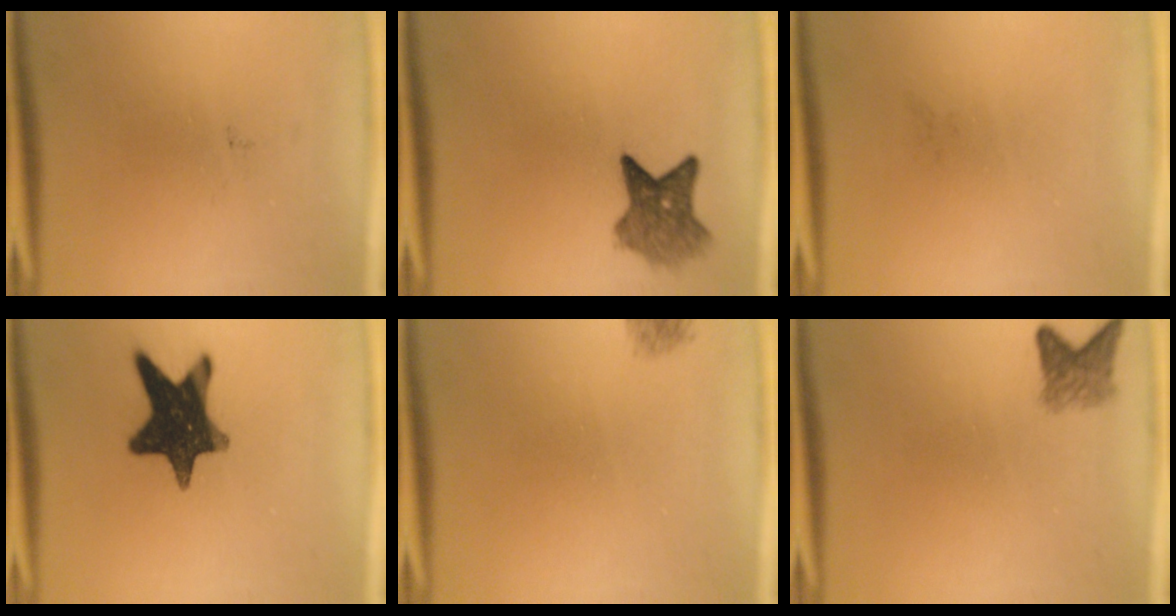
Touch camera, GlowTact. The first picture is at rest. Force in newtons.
{"total": 5.8}
{"total": 0.0}
{"total": 14.4}
{"total": 1.1}
{"total": 2.8}